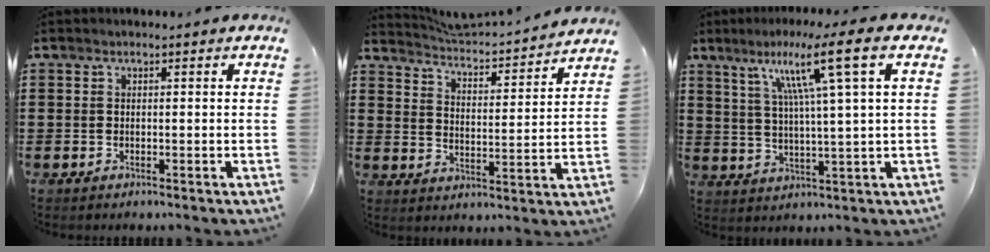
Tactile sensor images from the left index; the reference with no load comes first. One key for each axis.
{"total": 3.5, "fx": 3.4, "fy": -0.7, "fz": 0.1, "tx": -0.024, "ty": -0.040, "tz": 0.050}
{"total": 10.8, "fx": 5.2, "fy": -0.6, "fz": 9.5, "tx": -0.186, "ty": 0.000, "tz": 0.076}